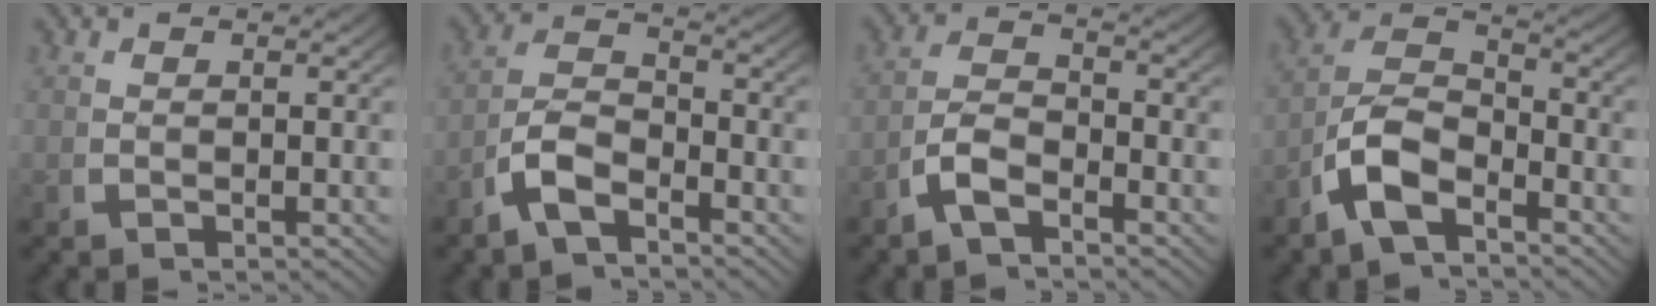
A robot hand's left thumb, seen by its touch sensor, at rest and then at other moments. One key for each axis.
{"total": 5.4, "fx": -1.9, "fy": 3.7, "fz": 3.4, "tx": -0.063, "ty": -0.011, "tz": -0.043}
{"total": 4.0, "fx": -1.7, "fy": 2.6, "fz": 2.5, "tx": -0.044, "ty": -0.007, "tz": -0.040}
{"total": 8.6, "fx": -2.0, "fy": 6.3, "fz": 5.4, "tx": -0.112, "ty": -0.018, "tz": -0.047}